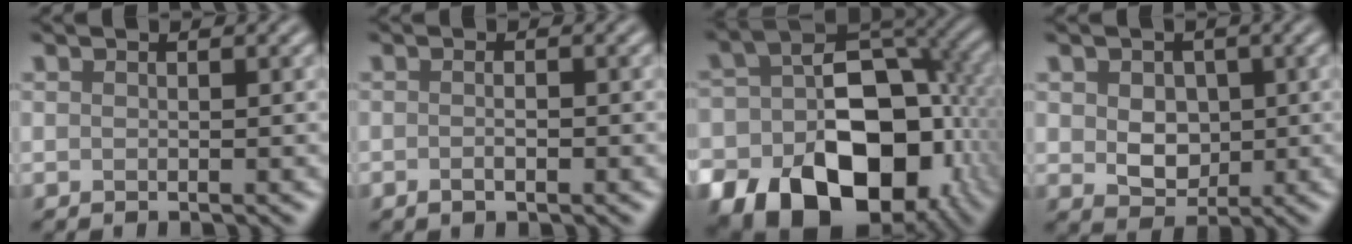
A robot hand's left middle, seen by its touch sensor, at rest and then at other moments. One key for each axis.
{"total": 1.1, "fx": -0.5, "fy": 0.4, "fz": 0.9, "tx": -0.019, "ty": 0.001, "tz": -0.009}
{"total": 18.6, "fx": -6.9, "fy": 12.7, "fz": 11.7, "tx": -0.177, "ty": -0.028, "tz": -0.097}
{"total": 3.9, "fx": 0.4, "fy": 3.0, "fz": 2.5, "tx": -0.048, "ty": -0.001, "tz": 0.008}